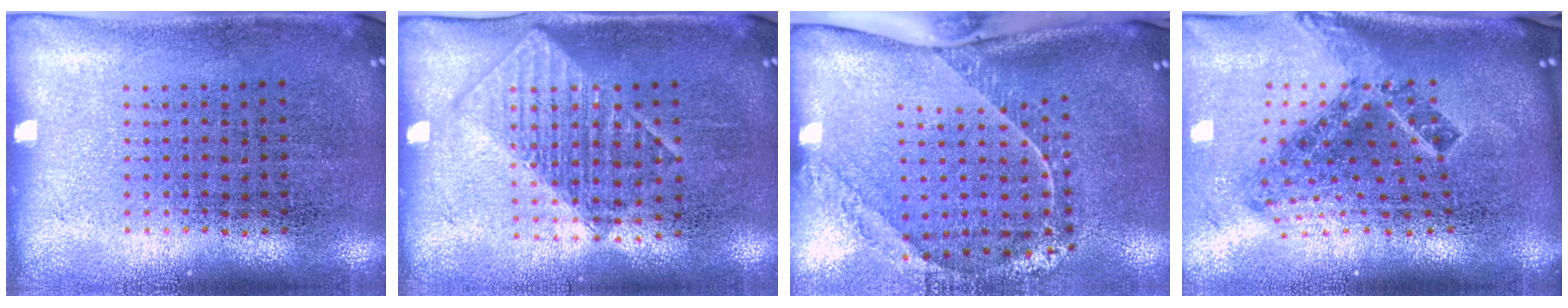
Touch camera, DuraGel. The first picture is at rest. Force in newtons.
{"total": 1.4, "press": 1.3, "slide": 0.5}
{"total": 2.4, "press": 1.7, "slide": 1.8}
{"total": 2.2, "press": 1.4, "slide": 1.7}